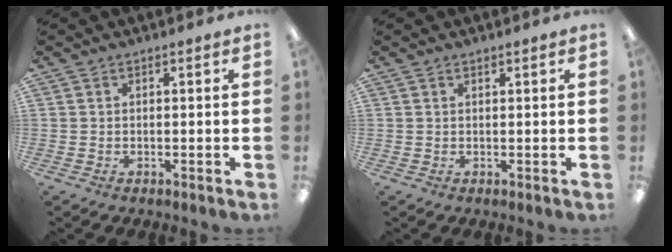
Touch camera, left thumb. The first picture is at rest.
{"total": 0.5, "force": [0.5, 0.1, 0.1], "torque": [-0.003, 0.001, 0.009]}